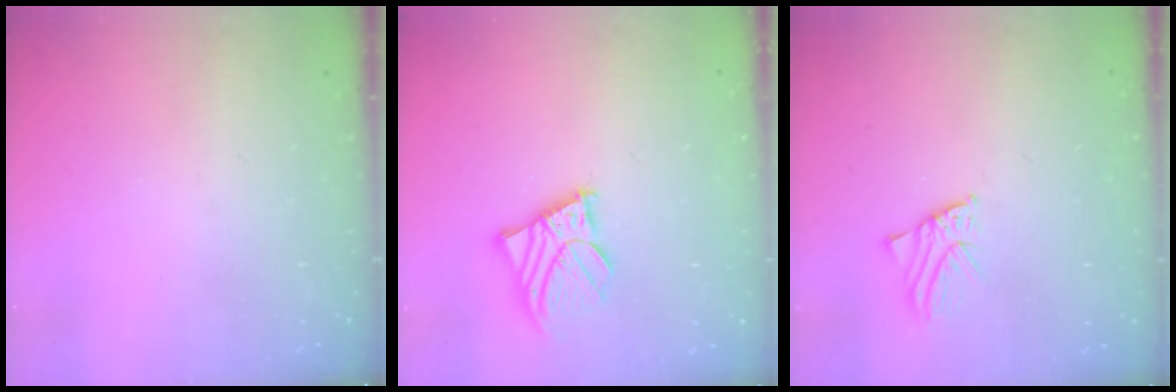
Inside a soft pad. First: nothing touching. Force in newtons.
{"total": 9.0, "press": 8.9, "slide": 1.0}
{"total": 1.8, "press": 1.8, "slide": 0.1}